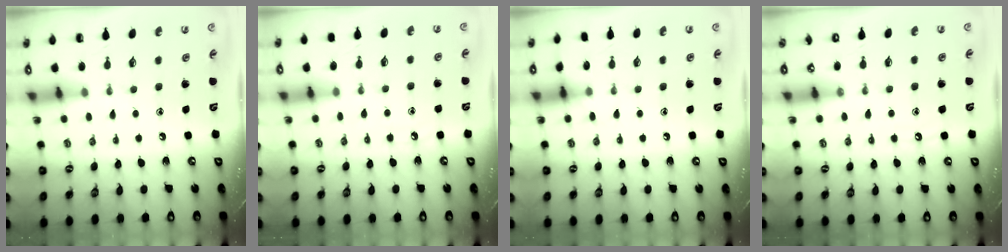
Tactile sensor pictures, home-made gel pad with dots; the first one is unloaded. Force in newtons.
{"total": 3.9, "press": 3.9, "slide": 0.5}
{"total": 6.4, "press": 6.3, "slide": 0.9}
{"total": 4.3, "press": 4.3, "slide": 0.4}